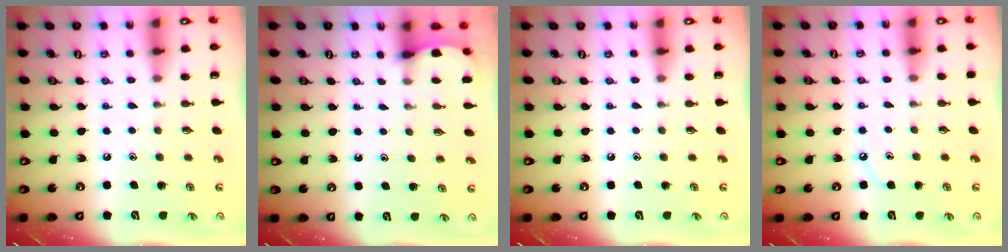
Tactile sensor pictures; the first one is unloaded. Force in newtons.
{"total": 1.3, "press": 1.3, "slide": 0.1}
{"total": 0.0}
{"total": 3.8, "press": 3.8, "slide": 0.5}